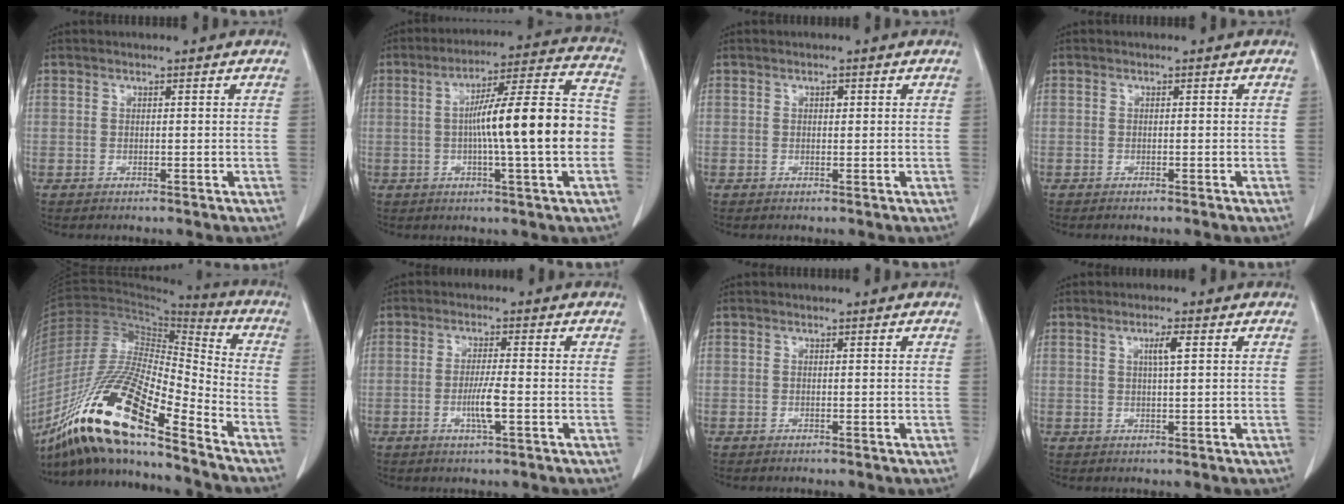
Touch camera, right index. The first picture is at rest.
{"total": 16.5, "force": [-1.5, 0.7, 16.5], "torque": [-0.250, 0.022, -0.028]}
{"total": 0.7, "force": [0.2, 0.5, 0.5], "torque": [-0.008, 0.001, 0.003]}
{"total": 0.9, "force": [-0.8, 0.0, 0.5], "torque": [-0.009, -0.002, -0.009]}
{"total": 21.3, "force": [-14.8, 2.5, 15.1], "torque": [-0.310, -0.032, -0.272]}
{"total": 4.3, "force": [-1.2, 0.1, 4.1], "torque": [-0.079, -0.006, -0.023]}
{"total": 0.0}
{"total": 2.5, "force": [0.8, 0.0, 2.3], "torque": [-0.042, 0.000, 0.013]}